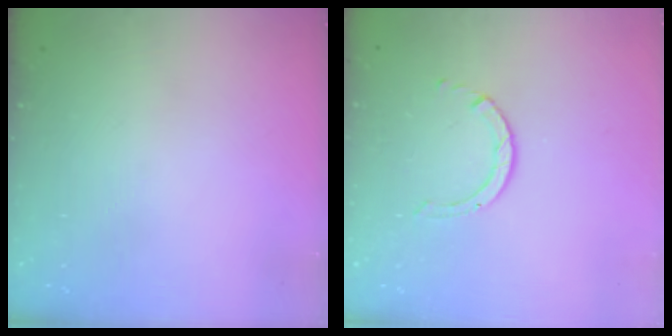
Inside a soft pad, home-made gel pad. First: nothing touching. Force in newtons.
{"total": 1.7, "press": 1.7, "slide": 0.1}